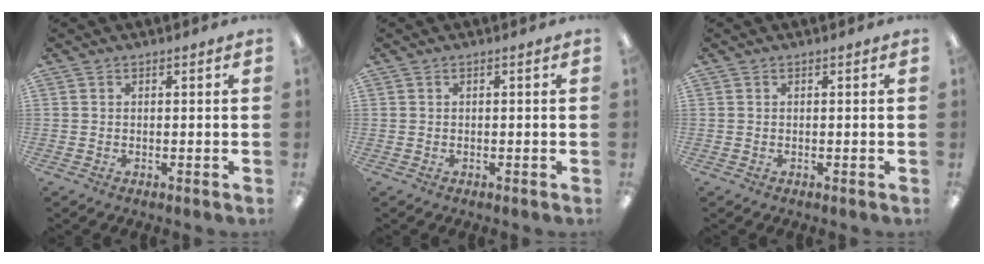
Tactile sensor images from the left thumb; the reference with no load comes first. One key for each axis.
{"total": 0.0}
{"total": 0.0}